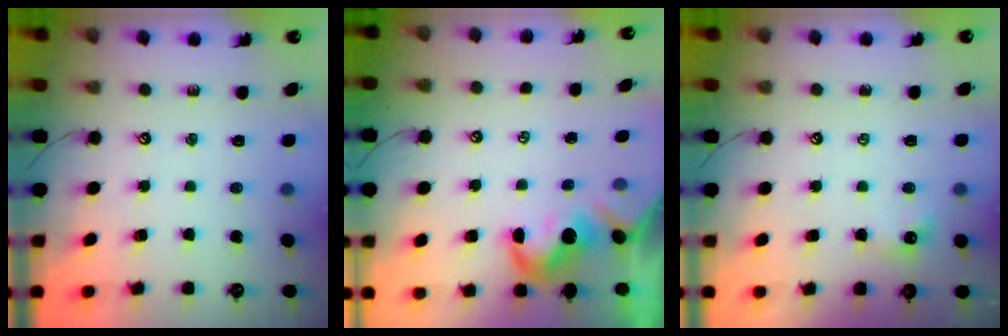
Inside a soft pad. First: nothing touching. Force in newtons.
{"total": 1.8, "press": 1.7, "slide": 0.6}
{"total": 5.4, "press": 5.4, "slide": 0.8}